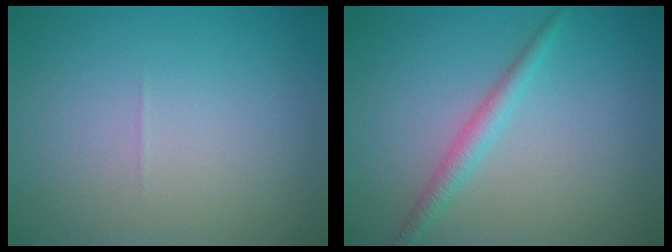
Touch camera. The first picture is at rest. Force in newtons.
{"total": 1.9, "press": 1.9, "slide": 0.1}